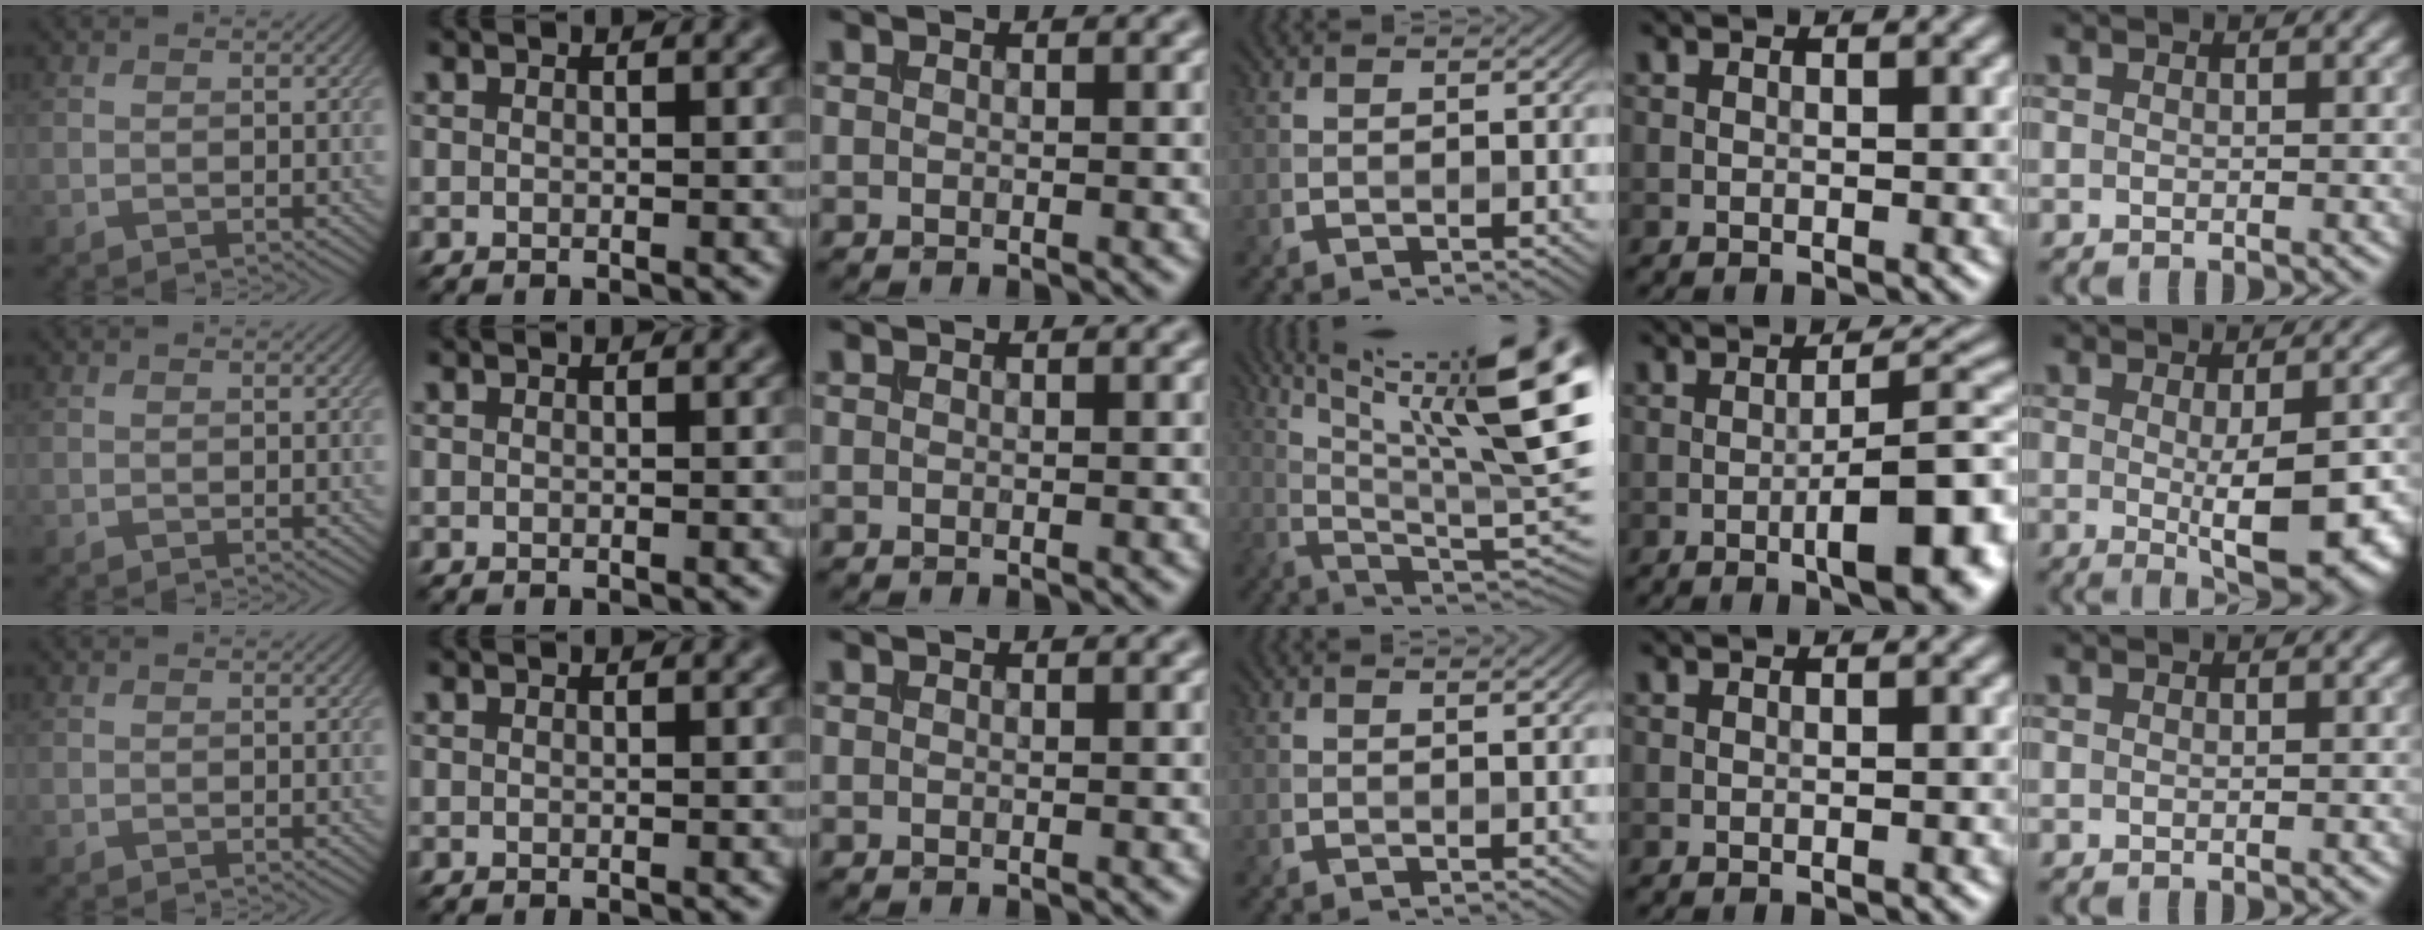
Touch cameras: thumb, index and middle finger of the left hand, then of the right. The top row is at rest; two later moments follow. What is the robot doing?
{"motion": "insert", "object": "bucket"}